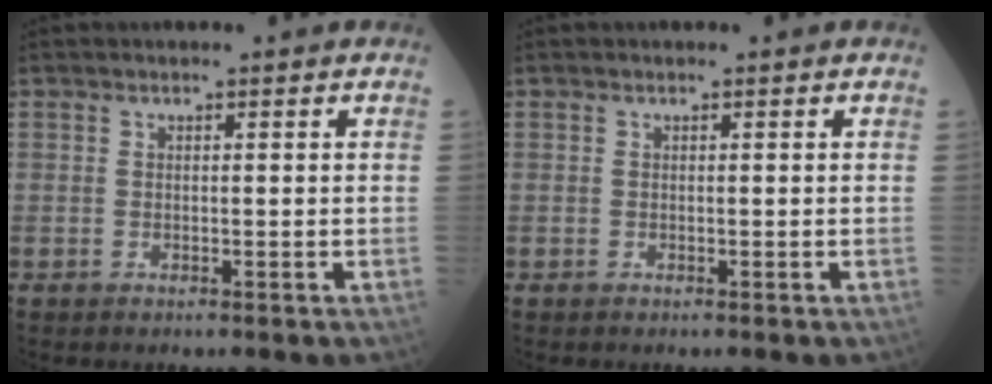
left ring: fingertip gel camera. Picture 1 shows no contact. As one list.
[{"total": 0.0}]